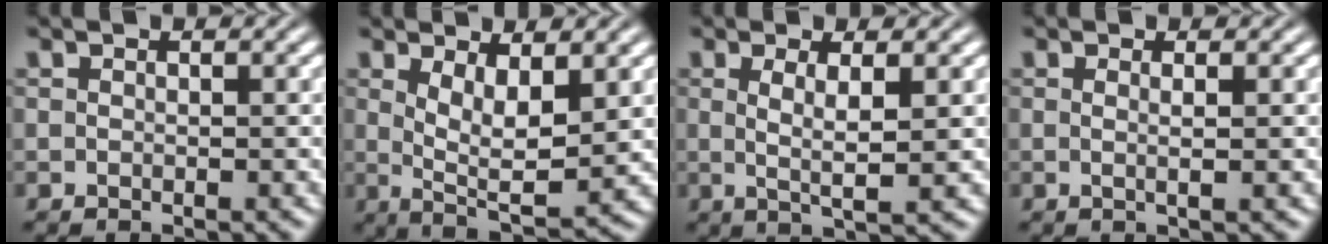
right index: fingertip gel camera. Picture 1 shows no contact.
{"total": 5.0, "force": [0.7, 1.9, 4.6], "torque": [-0.079, -0.028, 0.022]}
{"total": 3.2, "force": [0.4, -0.3, 3.1], "torque": [-0.051, -0.010, 0.014]}
{"total": 1.3, "force": [0.0, -1.0, 0.9], "torque": [-0.018, -0.009, 0.005]}